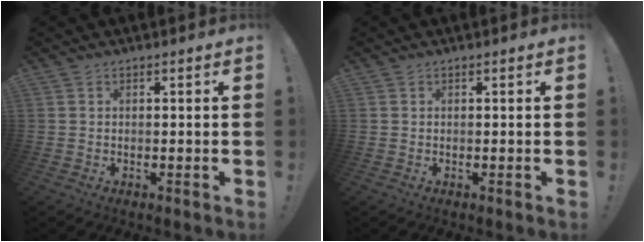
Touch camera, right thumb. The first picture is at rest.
{"total": 0.0}